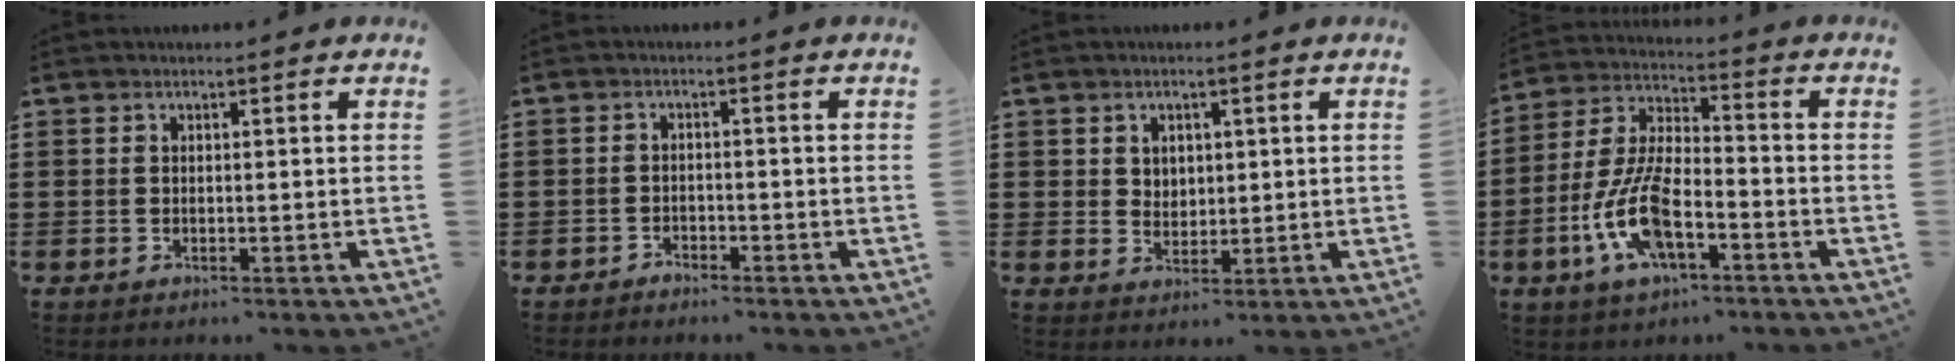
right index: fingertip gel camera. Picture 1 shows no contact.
{"total": 1.5, "force": [-1.4, 0.4, 0.0], "torque": [-0.006, 0.004, -0.032]}
{"total": 2.5, "force": [1.2, 2.1, 0.5], "torque": [-0.019, 0.010, 0.021]}
{"total": 10.6, "force": [-4.1, 4.4, 8.7], "torque": [-0.206, -0.004, -0.081]}